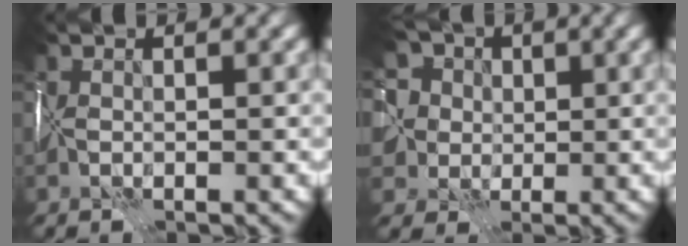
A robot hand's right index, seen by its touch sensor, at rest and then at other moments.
{"total": 10.0, "force": [4.0, 7.8, 4.8], "torque": [-0.077, 0.028, 0.025]}